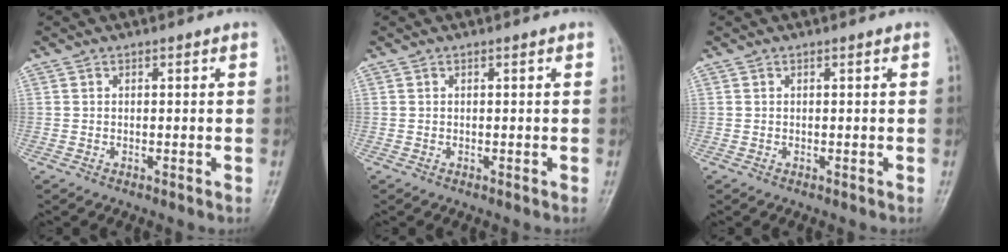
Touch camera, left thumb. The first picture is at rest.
{"total": 0.0}
{"total": 0.0}